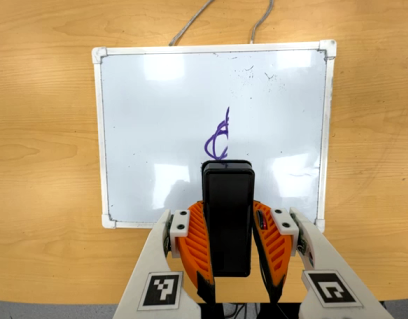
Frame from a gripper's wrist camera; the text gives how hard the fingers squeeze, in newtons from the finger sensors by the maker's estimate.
{"total": 8.4, "left": 6.2, "right": 10.6}